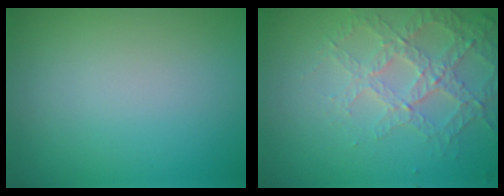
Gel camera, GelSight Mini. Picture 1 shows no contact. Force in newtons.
{"total": 3.1, "press": 2.8, "slide": 1.3}